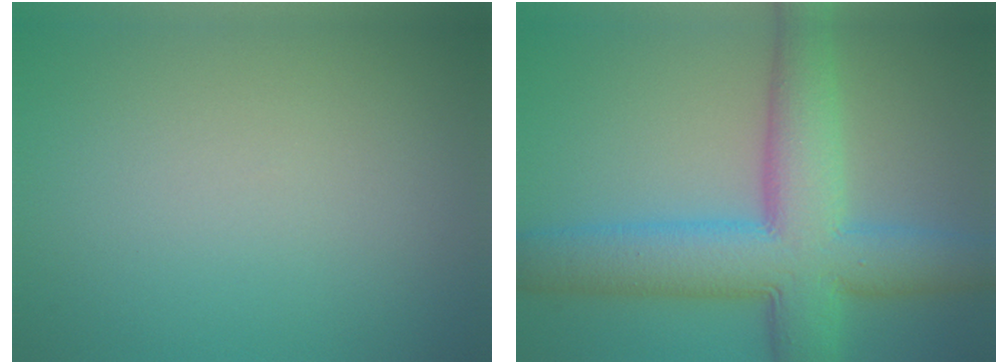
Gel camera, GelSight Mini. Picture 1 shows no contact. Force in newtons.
{"total": 10.4, "press": 10.4, "slide": 0.3}